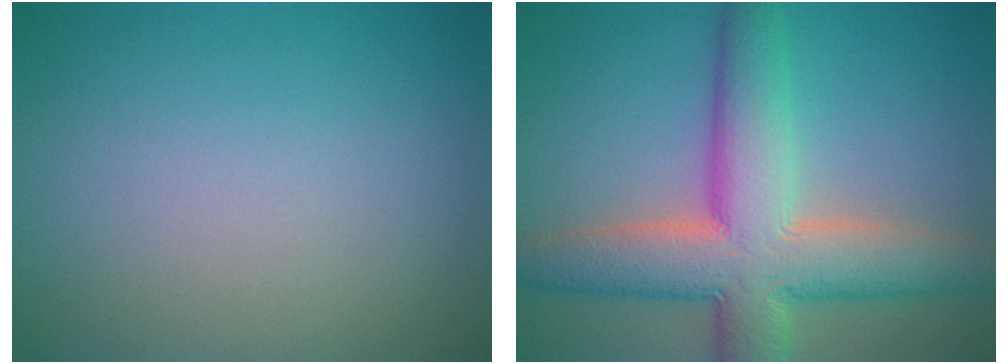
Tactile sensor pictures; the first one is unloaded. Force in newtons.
{"total": 10.1, "press": 10.1, "slide": 0.7}